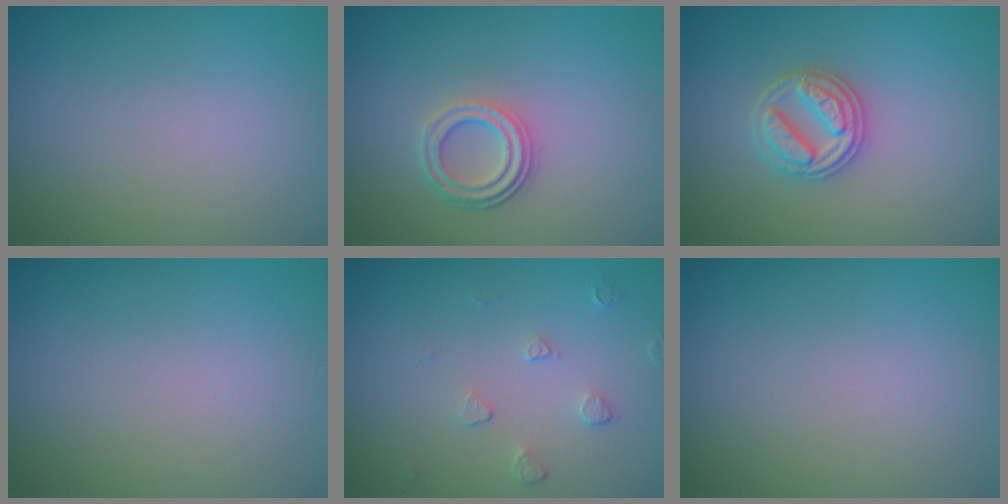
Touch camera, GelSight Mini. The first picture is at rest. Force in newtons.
{"total": 3.1, "press": 2.4, "slide": 2.0}
{"total": 3.3, "press": 3.0, "slide": 1.3}
{"total": 0.0}
{"total": 1.1, "press": 0.7, "slide": 0.9}
{"total": 0.0}